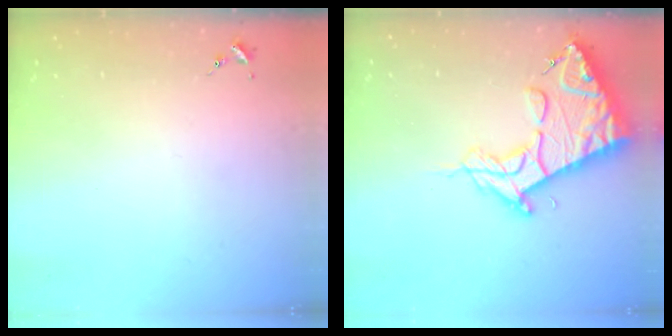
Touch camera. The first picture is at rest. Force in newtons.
{"total": 19.5, "press": 19.4, "slide": 2.1}